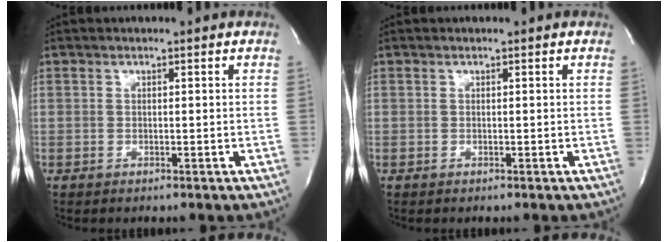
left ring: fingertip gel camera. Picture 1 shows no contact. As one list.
[{"total": 0.0}]